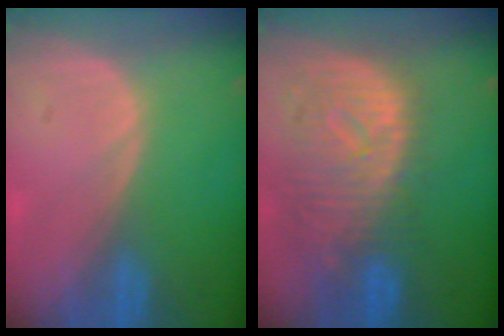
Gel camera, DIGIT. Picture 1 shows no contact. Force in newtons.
{"total": 11.5, "press": 9.9, "slide": 5.8}